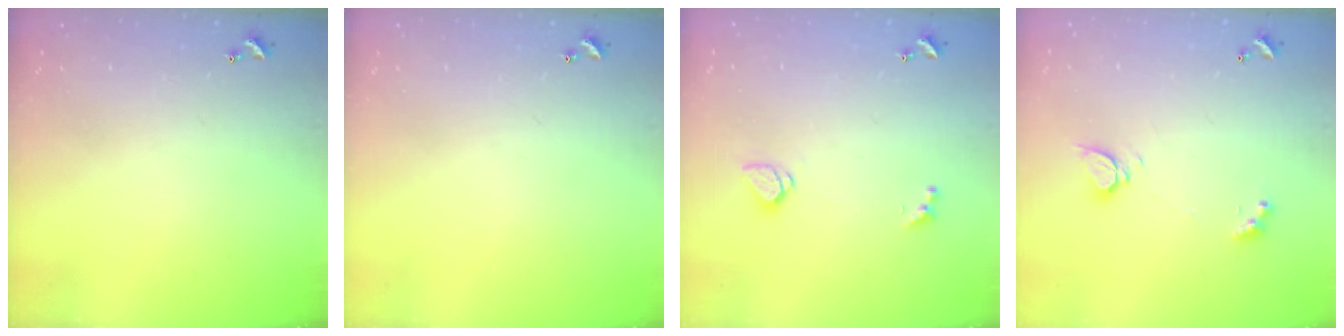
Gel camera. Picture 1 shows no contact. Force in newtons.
{"total": 0.0}
{"total": 1.5, "press": 1.4, "slide": 0.5}
{"total": 3.3, "press": 3.3, "slide": 0.4}